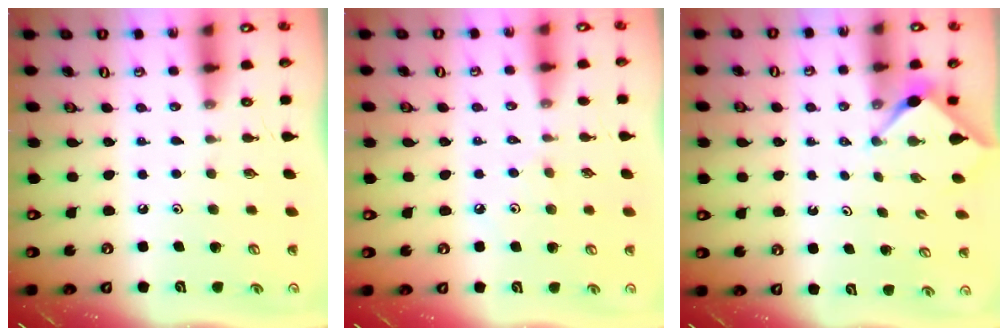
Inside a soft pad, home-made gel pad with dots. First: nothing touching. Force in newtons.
{"total": 5.4, "press": 5.3, "slide": 1.0}
{"total": 2.9, "press": 2.8, "slide": 0.3}